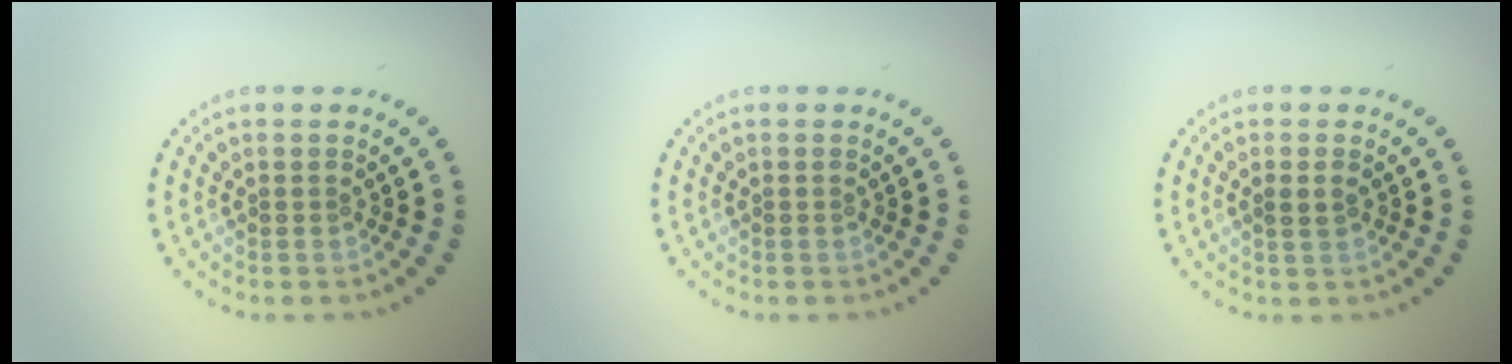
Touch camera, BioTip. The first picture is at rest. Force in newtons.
{"total": 0.0}
{"total": 1.3, "press": 1.2, "slide": 0.4}